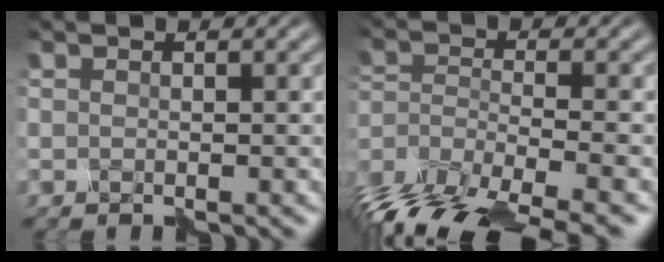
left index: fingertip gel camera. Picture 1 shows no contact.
{"total": 11.1, "force": [-8.7, 3.5, 5.8], "torque": [-0.132, -0.024, -0.150]}